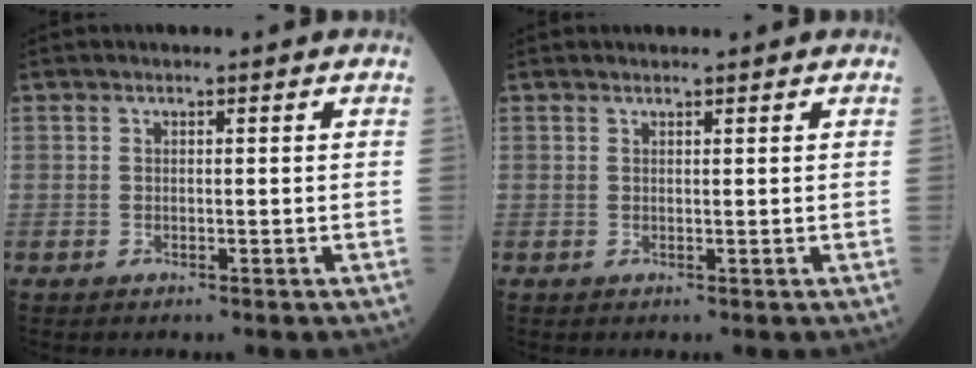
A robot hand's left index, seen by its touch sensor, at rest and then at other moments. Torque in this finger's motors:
{"motor_torque": [-1.97, 0.17, -1.05, -0.11]}